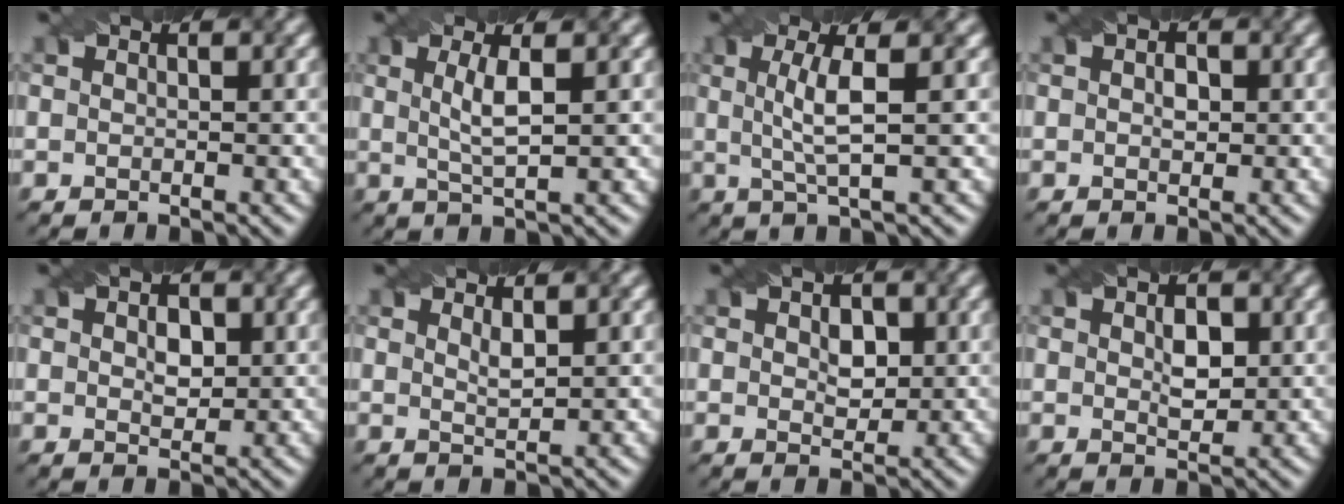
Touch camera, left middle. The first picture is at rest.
{"total": 3.1, "force": [0.7, 0.6, 2.9], "torque": [-0.059, 0.000, 0.015]}
{"total": 4.0, "force": [0.6, 0.7, 3.9], "torque": [-0.075, 0.004, 0.014]}
{"total": 1.3, "force": [0.1, 0.9, 1.0], "torque": [-0.016, 0.002, 0.000]}
{"total": 2.1, "force": [0.5, 1.4, 1.5], "torque": [-0.023, -0.004, 0.012]}
{"total": 1.2, "force": [0.8, 0.3, 0.8], "torque": [-0.018, -0.002, 0.015]}
{"total": 2.4, "force": [0.6, 1.7, 1.6], "torque": [-0.026, -0.004, 0.012]}
{"total": 2.3, "force": [0.6, 1.3, 1.8], "torque": [-0.032, 0.000, 0.012]}